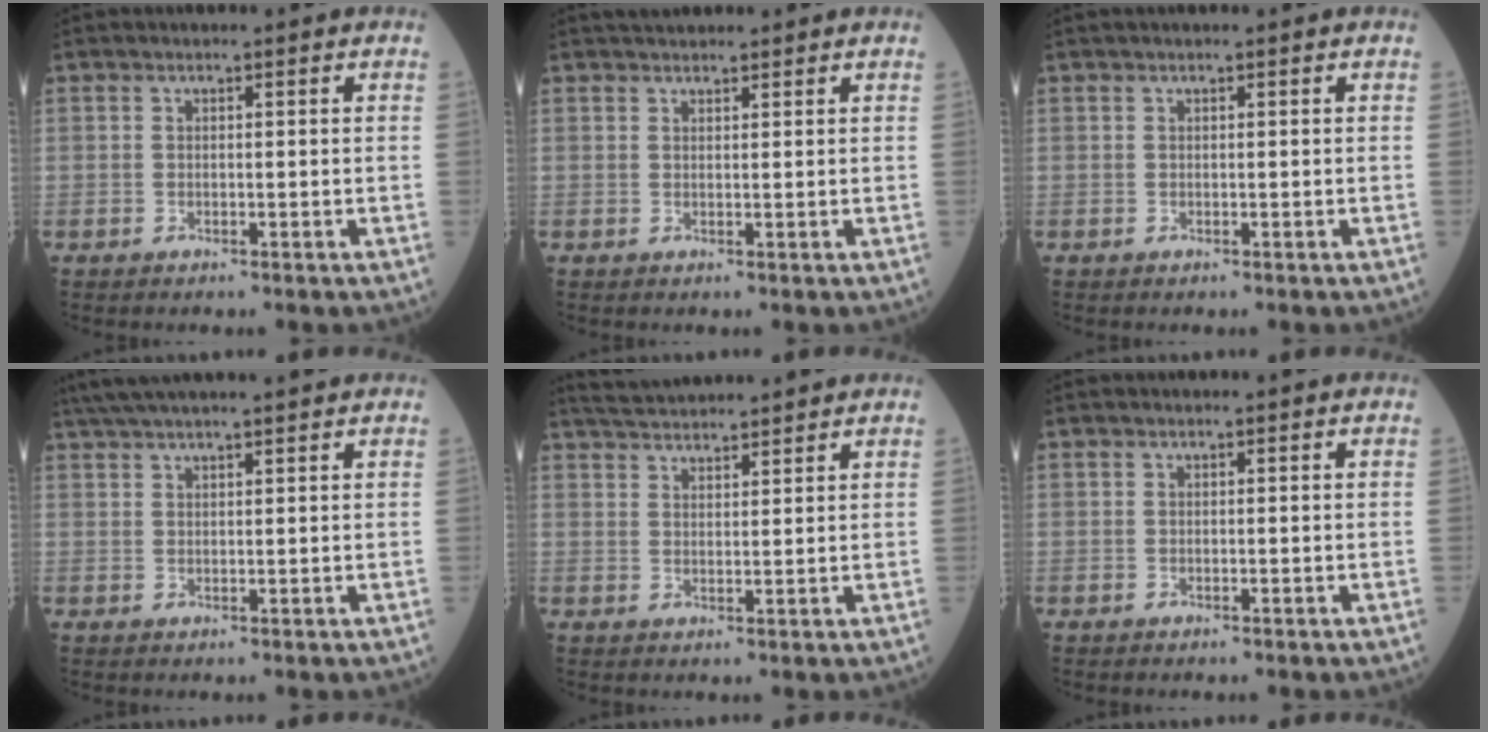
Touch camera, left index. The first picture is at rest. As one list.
[{"total": 3.4, "force": [3.1, 0.8, 1.1], "torque": [-0.016, 0.031, 0.051]}, {"total": 0.8, "force": [0.7, -0.1, 0.4], "torque": [-0.007, 0.017, 0.016]}, {"total": 10.9, "force": [9.5, 0.3, 5.2], "torque": [-0.091, 0.037, 0.143]}, {"total": 8.5, "force": [8.1, 0.6, 2.4], "torque": [-0.048, 0.036, 0.130]}, {"total": 0.0}]